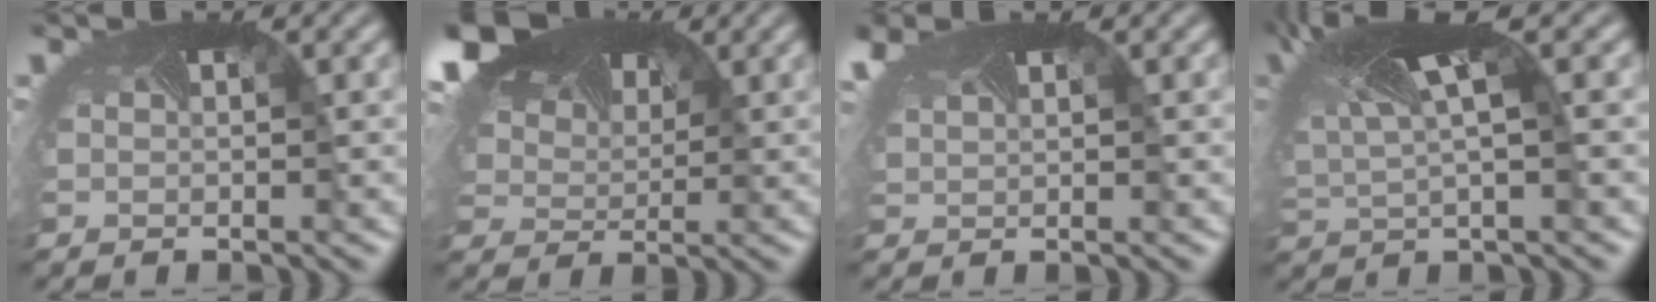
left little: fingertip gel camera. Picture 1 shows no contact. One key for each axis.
{"total": 12.0, "fx": 6.9, "fy": 6.7, "fz": 7.2, "tx": -0.187, "ty": 0.028, "tz": 0.128}
{"total": 3.1, "fx": 2.1, "fy": 1.3, "fz": 1.9, "tx": -0.072, "ty": 0.003, "tz": 0.045}
{"total": 7.0, "fx": 3.0, "fy": 1.8, "fz": 6.0, "tx": -0.153, "ty": -0.002, "tz": 0.069}